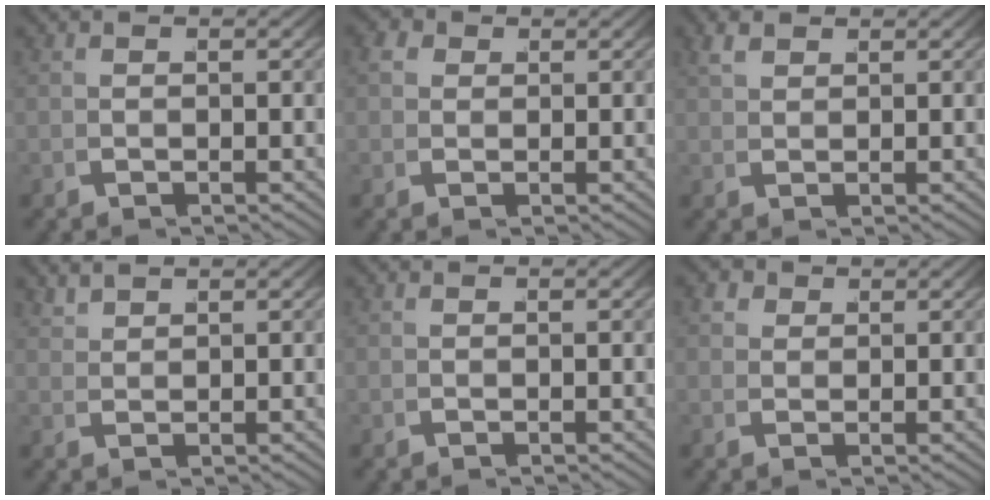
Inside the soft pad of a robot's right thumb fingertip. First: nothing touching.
{"total": 2.1, "force": [0.8, 1.8, 0.7], "torque": [-0.021, -0.002, 0.014]}
{"total": 1.7, "force": [1.6, 0.5, 0.4], "torque": [-0.012, 0.005, 0.035]}
{"total": 1.7, "force": [1.7, -0.2, -0.2], "torque": [0.004, 0.003, 0.039]}
{"total": 0.0}
{"total": 2.2, "force": [1.1, 1.8, 0.7], "torque": [-0.018, -0.001, 0.022]}